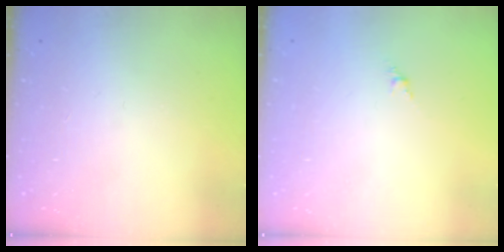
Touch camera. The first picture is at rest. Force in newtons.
{"total": 1.5, "press": 1.4, "slide": 0.6}